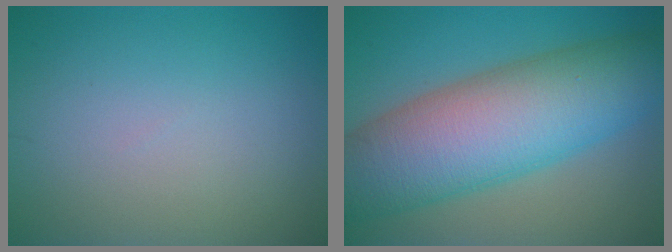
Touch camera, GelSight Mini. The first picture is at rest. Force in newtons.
{"total": 12.7, "press": 12.7, "slide": 0.3}